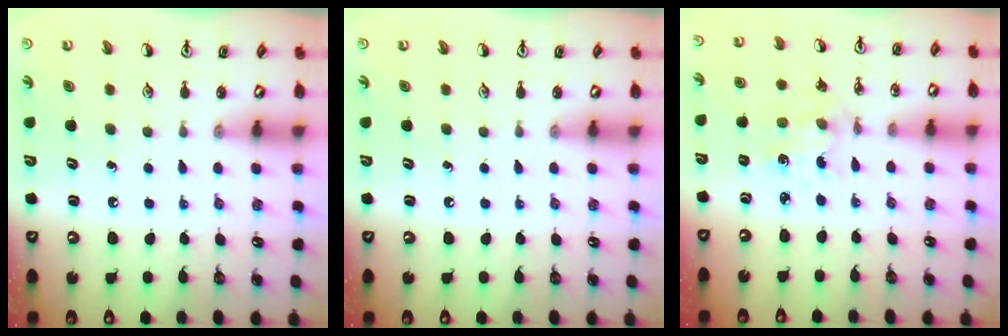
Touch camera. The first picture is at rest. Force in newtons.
{"total": 0.0}
{"total": 1.6, "press": 1.6, "slide": 0.1}